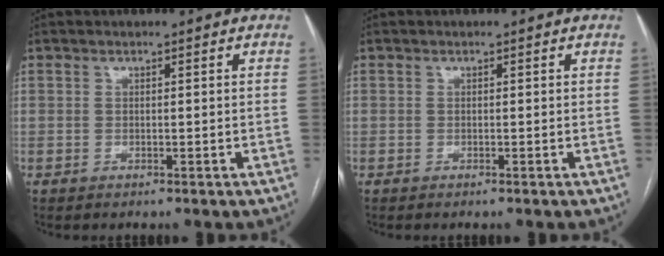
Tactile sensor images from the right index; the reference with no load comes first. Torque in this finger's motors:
{"motor_torque": [0.11, 0.07, -0.03, 0.00]}